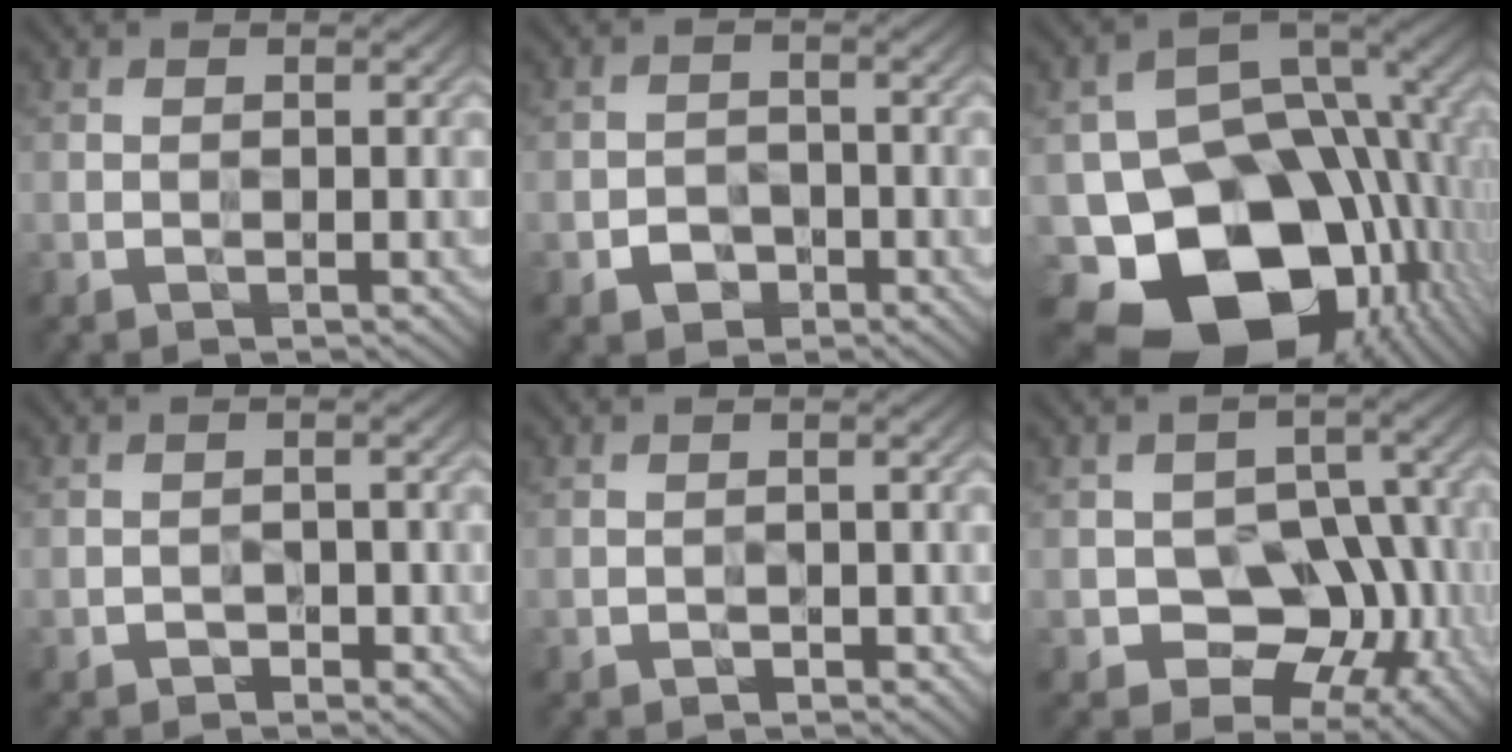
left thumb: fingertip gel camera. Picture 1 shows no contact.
{"total": 2.6, "force": [-1.5, 1.9, 1.1], "torque": [-0.014, 0.001, -0.031]}
{"total": 19.3, "force": [-5.9, 14.1, 11.8], "torque": [-0.202, -0.045, -0.072]}
{"total": 1.5, "force": [-1.1, 0.9, 0.7], "torque": [-0.008, 0.001, -0.019]}
{"total": 0.6, "force": [-0.5, 0.3, 0.2], "torque": [0.000, 0.000, -0.008]}
{"total": 10.8, "force": [-3.1, 7.6, 7.0], "torque": [-0.092, -0.017, -0.058]}